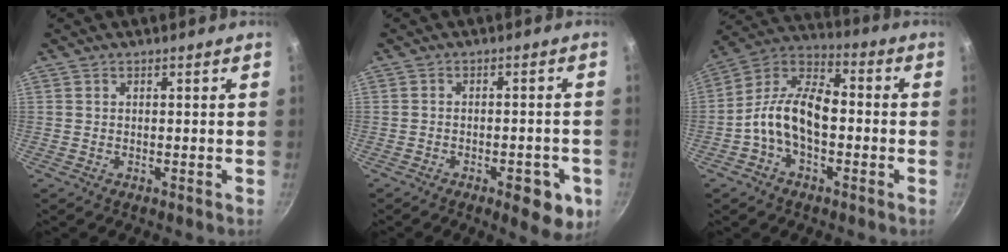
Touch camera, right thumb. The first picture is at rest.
{"total": 7.6, "force": [-3.5, 3.0, 6.0], "torque": [-0.061, 0.011, -0.042]}
{"total": 13.8, "force": [-2.1, 8.2, 11.0], "torque": [-0.194, 0.044, -0.046]}